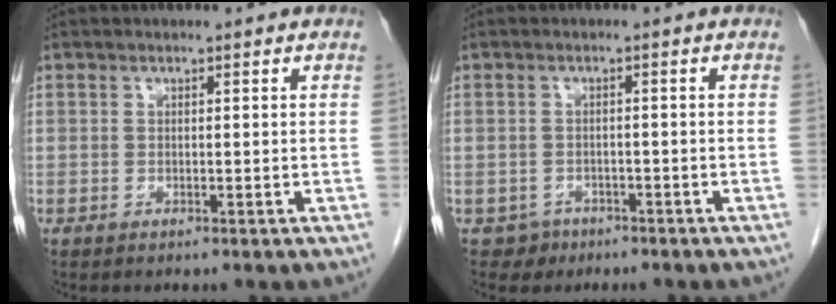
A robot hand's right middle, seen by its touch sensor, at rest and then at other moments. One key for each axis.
{"total": 2.2, "fx": -1.4, "fy": 1.7, "fz": -0.1, "tx": -0.003, "ty": 0.009, "tz": -0.018}